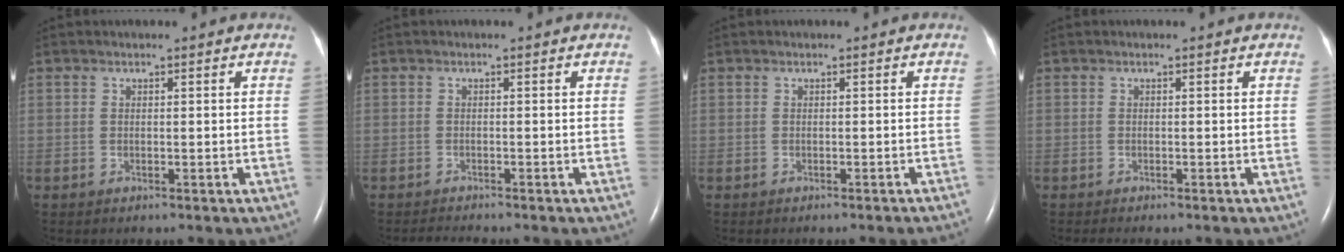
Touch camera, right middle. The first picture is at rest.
{"total": 1.5, "force": [-1.4, -0.4, 0.1], "torque": [-0.013, -0.010, -0.024]}
{"total": 2.4, "force": [-2.2, -0.5, 0.9], "torque": [-0.012, 0.000, -0.023]}
{"total": 1.1, "force": [-0.9, 0.1, 0.6], "torque": [-0.011, -0.003, -0.009]}